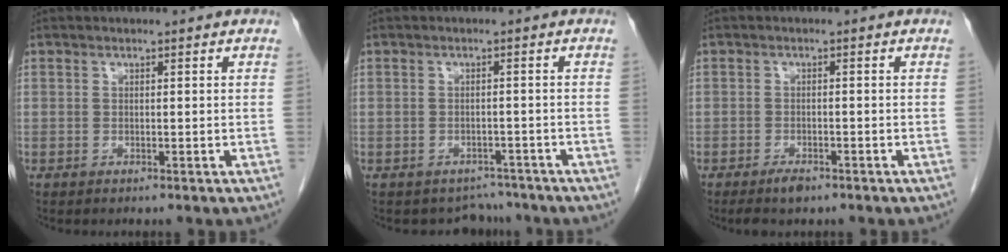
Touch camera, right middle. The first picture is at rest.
{"total": 3.8, "force": [-3.4, 1.6, -0.7], "torque": [0.012, 0.013, -0.044]}
{"total": 2.5, "force": [-1.8, 0.8, 1.5], "torque": [-0.033, -0.003, -0.028]}